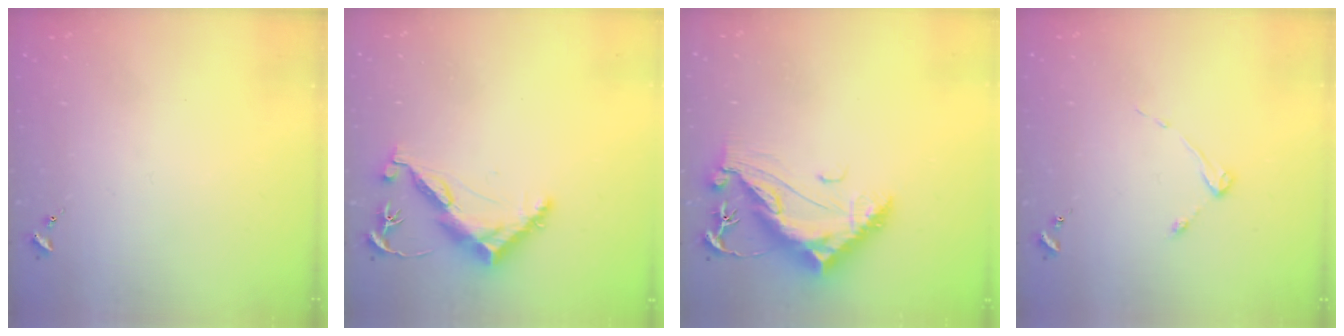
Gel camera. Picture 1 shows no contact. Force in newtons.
{"total": 11.7, "press": 11.7, "slide": 1.0}
{"total": 13.0, "press": 12.9, "slide": 1.6}
{"total": 3.1, "press": 3.1, "slide": 0.4}